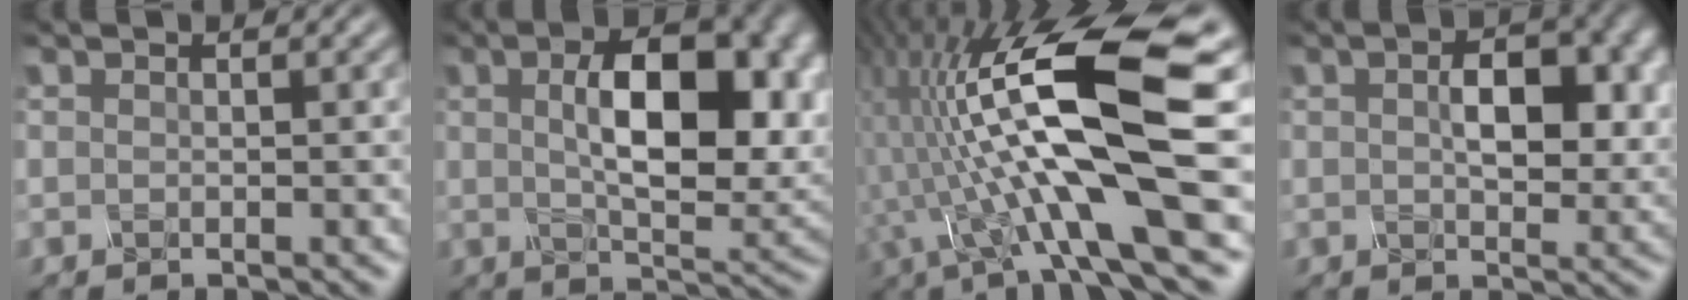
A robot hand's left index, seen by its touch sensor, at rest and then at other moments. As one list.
[{"total": 10.9, "force": [1.4, 5.4, 9.4], "torque": [-0.133, 0.002, 0.025]}, {"total": 12.6, "force": [-0.9, 3.2, 12.2], "torque": [-0.224, 0.011, -0.021]}, {"total": 6.0, "force": [0.7, 3.3, 4.9], "torque": [-0.079, -0.001, 0.014]}]